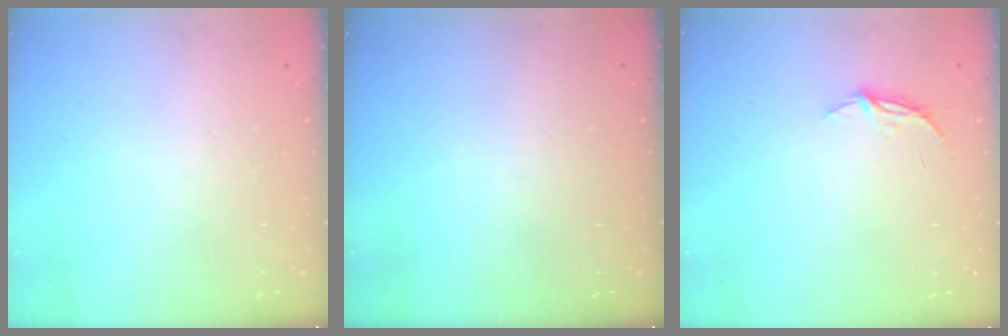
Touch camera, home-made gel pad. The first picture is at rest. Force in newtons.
{"total": 0.0}
{"total": 4.9, "press": 4.9, "slide": 0.3}